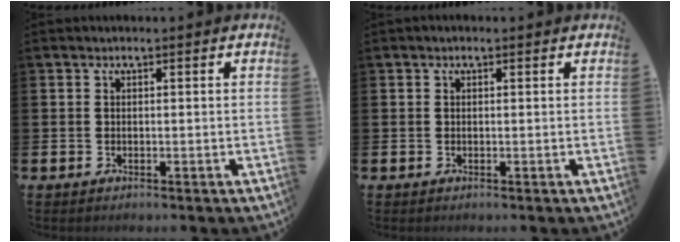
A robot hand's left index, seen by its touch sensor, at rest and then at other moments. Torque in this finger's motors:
{"motor_torque": [0.78, -1.37, -0.06, 0.18]}